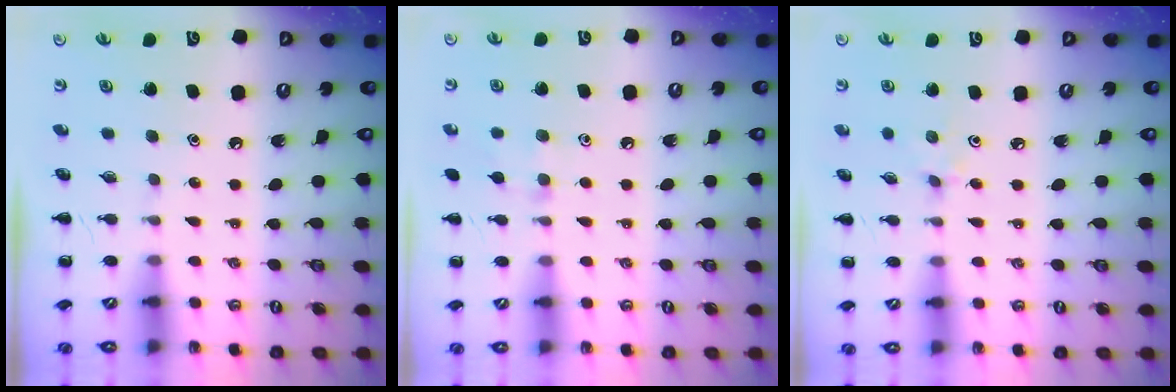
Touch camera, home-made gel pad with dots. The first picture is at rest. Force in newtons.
{"total": 6.0, "press": 5.6, "slide": 2.2}
{"total": 1.9, "press": 1.8, "slide": 0.7}